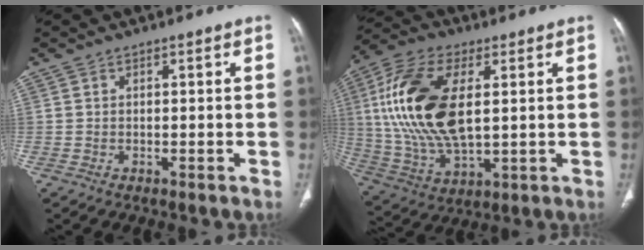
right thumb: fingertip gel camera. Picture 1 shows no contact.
{"total": 20.5, "force": [3.4, 10.2, 17.4], "torque": [-0.364, -0.007, 0.066]}